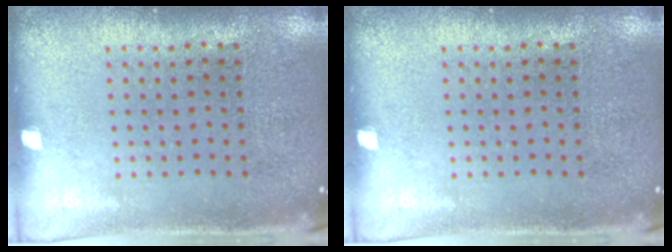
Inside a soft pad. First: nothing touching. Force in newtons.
{"total": 0.0}